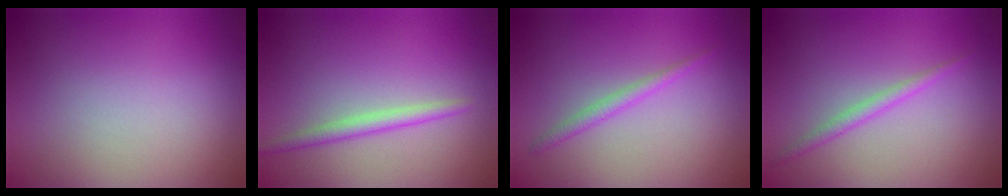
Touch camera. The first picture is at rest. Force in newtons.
{"total": 1.8, "press": 1.7, "slide": 0.1}
{"total": 1.4, "press": 1.4, "slide": 0.0}
{"total": 1.4, "press": 1.4, "slide": 0.1}